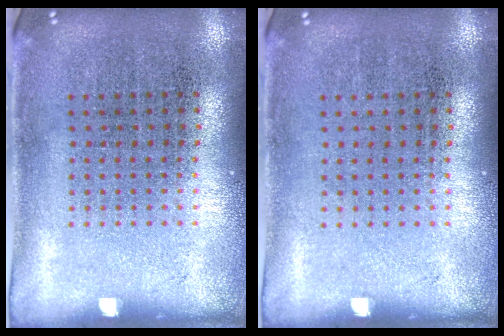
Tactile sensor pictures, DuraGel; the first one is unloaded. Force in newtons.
{"total": 0.0}